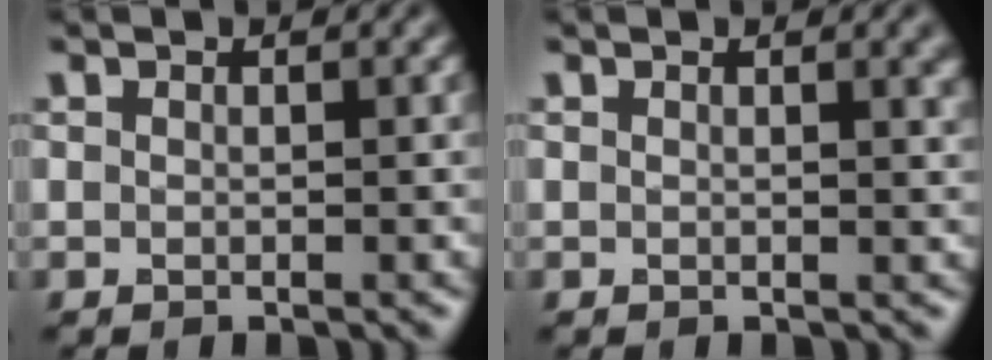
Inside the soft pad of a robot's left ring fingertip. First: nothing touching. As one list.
[{"total": 1.8, "force": [0.9, 0.7, 1.5], "torque": [-0.006, 0.005, 0.009]}]